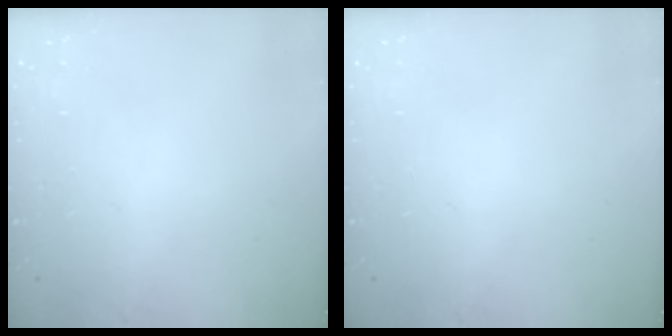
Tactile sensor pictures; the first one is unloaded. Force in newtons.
{"total": 0.0}